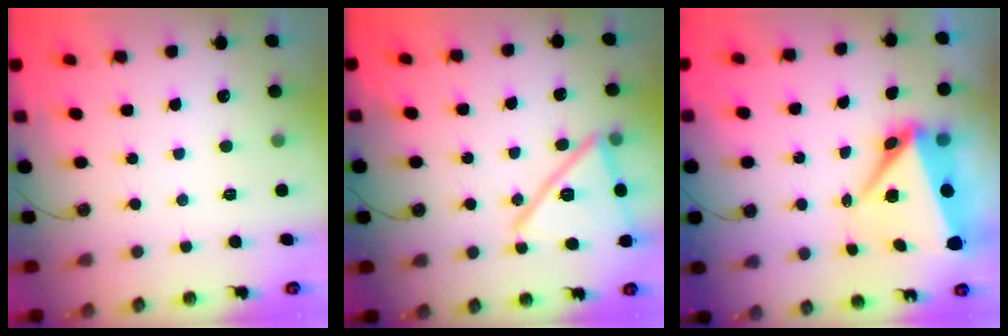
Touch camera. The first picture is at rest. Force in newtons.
{"total": 18.3, "press": 18.2, "slide": 1.9}
{"total": 7.6, "press": 7.4, "slide": 1.7}